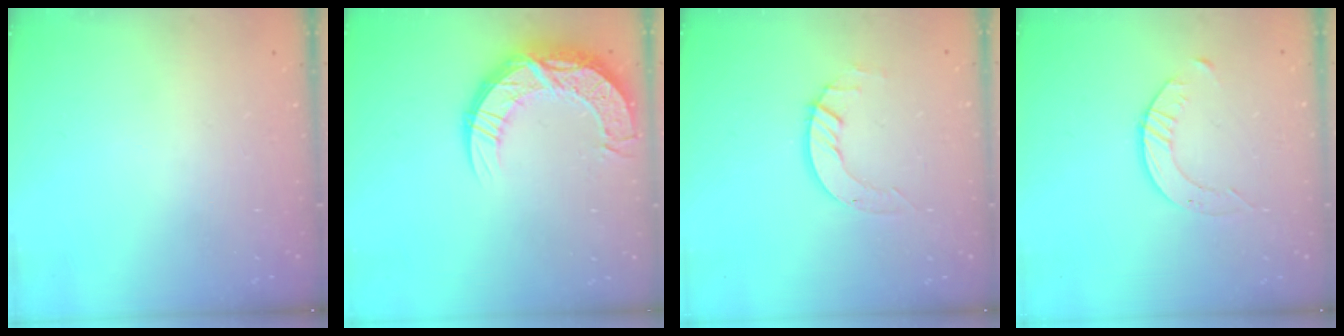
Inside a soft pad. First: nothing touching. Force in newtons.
{"total": 15.3, "press": 15.3, "slide": 1.0}
{"total": 4.1, "press": 4.1, "slide": 0.1}
{"total": 3.5, "press": 3.5, "slide": 0.5}